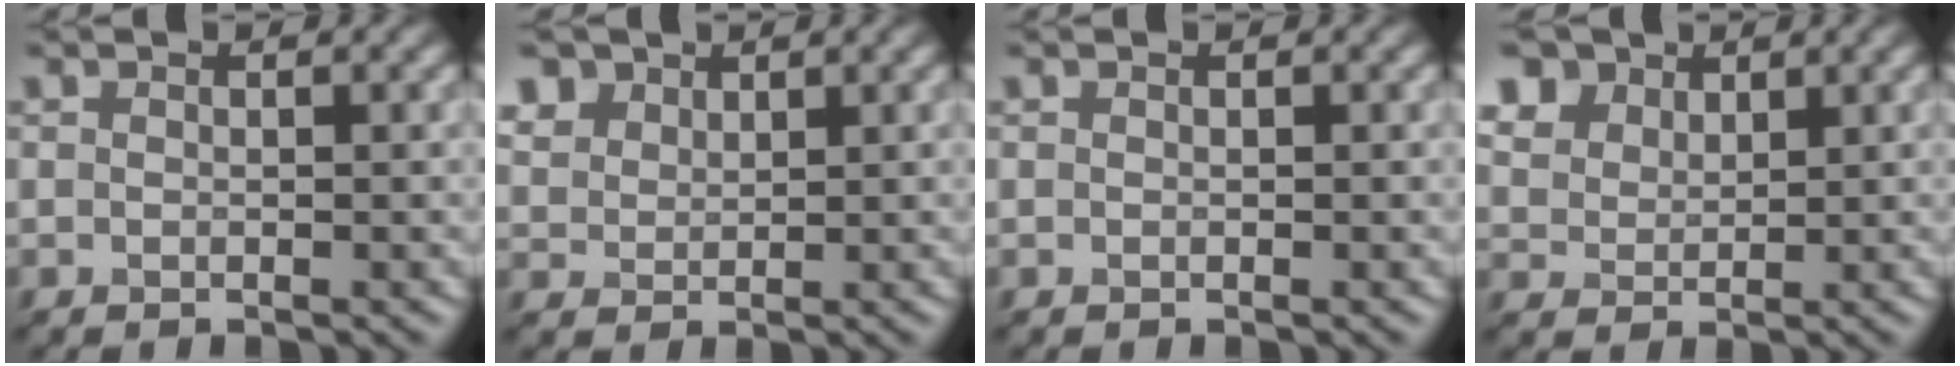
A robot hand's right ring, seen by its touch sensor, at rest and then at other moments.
{"total": 2.0, "force": [1.7, 0.9, -0.5], "torque": [-0.033, -0.001, 0.071]}
{"total": 0.0}
{"total": 5.0, "force": [4.0, 2.7, 1.2], "torque": [-0.089, 0.007, 0.103]}